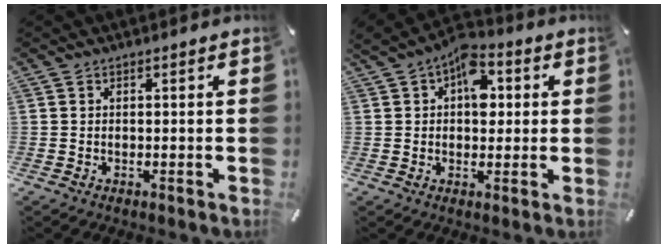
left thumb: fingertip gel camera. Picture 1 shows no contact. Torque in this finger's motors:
{"motor_torque": [1.63, 1.98, 1.01, -1.08, 0.36]}